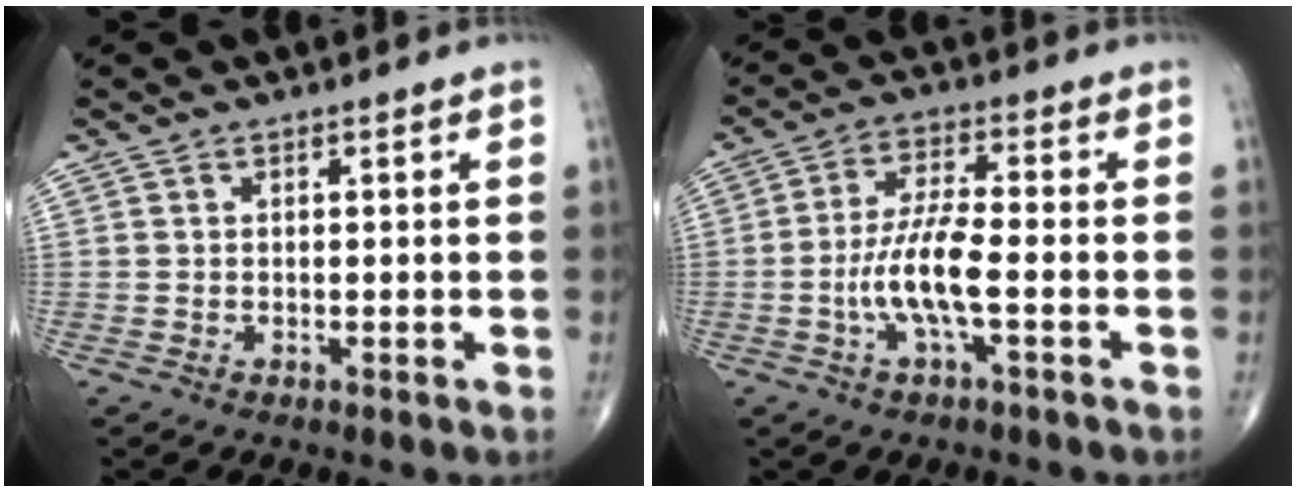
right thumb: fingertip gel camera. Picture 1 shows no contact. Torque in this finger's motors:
{"motor_torque": [0.52, 0.21, 0.96, -0.26, 0.10]}